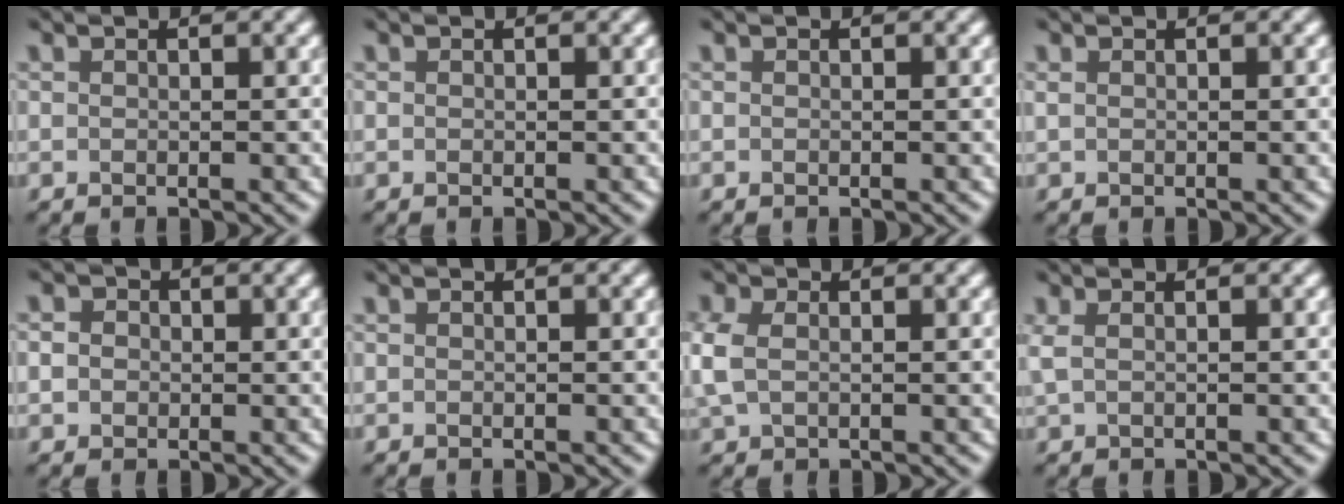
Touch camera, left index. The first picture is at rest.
{"total": 0.0}
{"total": 0.0}
{"total": 0.9, "force": [0.2, 0.3, 0.8], "torque": [-0.013, 0.002, 0.005]}
{"total": 2.4, "force": [0.5, 2.0, 1.1], "torque": [-0.009, 0.016, -0.011]}
{"total": 0.0}
{"total": 2.9, "force": [0.2, 2.0, 2.0], "torque": [-0.061, 0.003, 0.001]}
{"total": 1.7, "force": [0.4, 0.6, 1.5], "torque": [-0.027, 0.006, 0.005]}